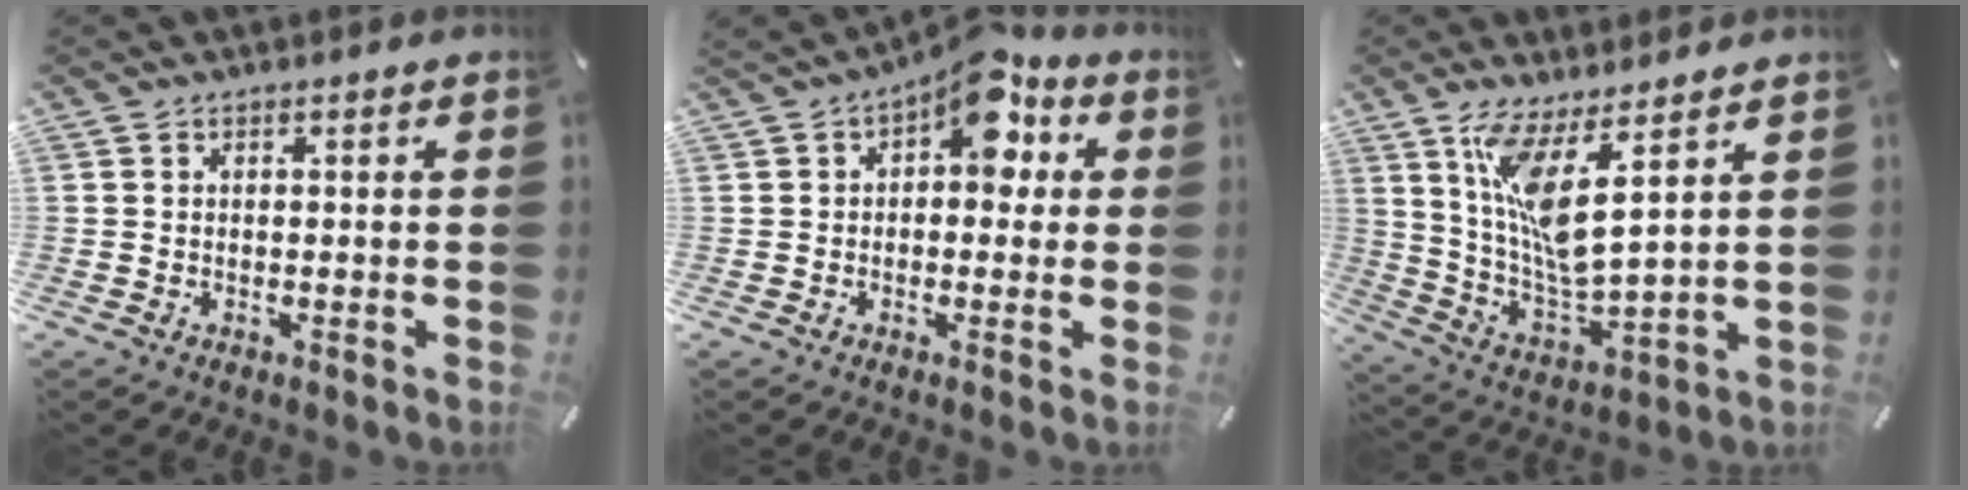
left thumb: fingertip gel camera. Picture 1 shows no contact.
{"total": 10.0, "force": [4.1, 5.8, 7.0], "torque": [-0.084, -0.020, 0.066]}
{"total": 11.3, "force": [6.7, 2.5, 8.7], "torque": [-0.188, -0.050, 0.120]}